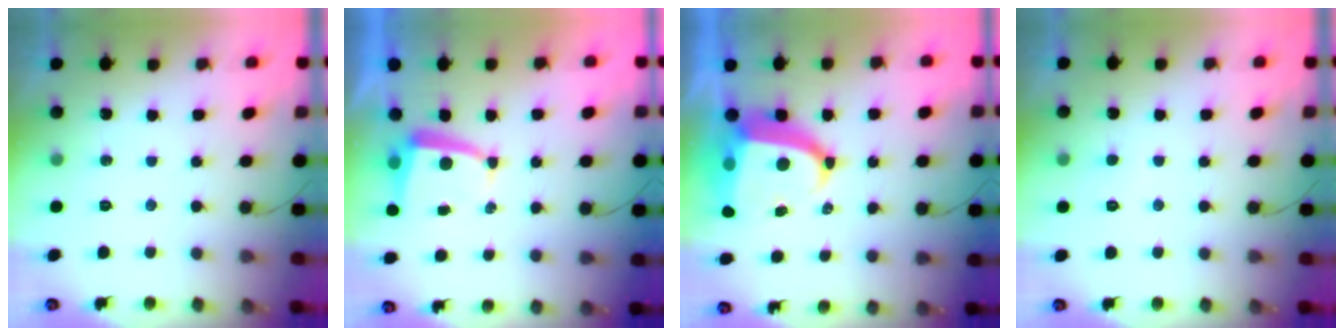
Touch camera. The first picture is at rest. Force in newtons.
{"total": 5.3, "press": 5.2, "slide": 0.7}
{"total": 11.2, "press": 11.1, "slide": 1.4}
{"total": 2.2, "press": 2.2, "slide": 0.2}